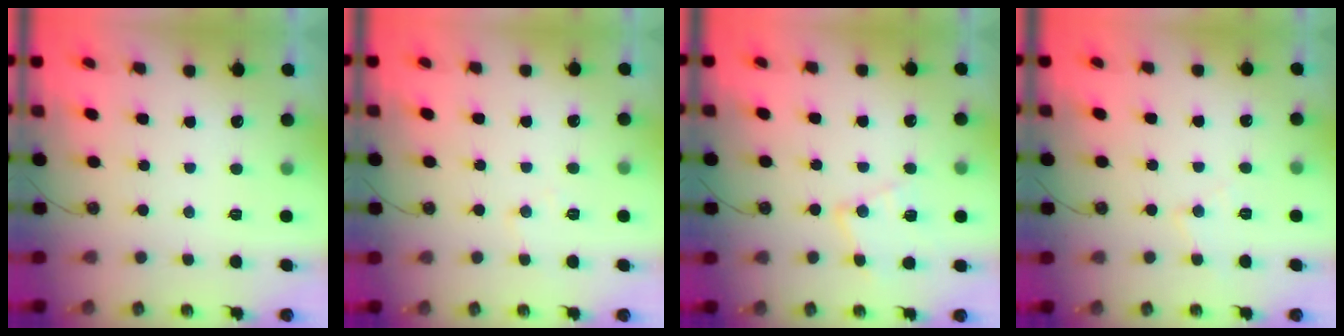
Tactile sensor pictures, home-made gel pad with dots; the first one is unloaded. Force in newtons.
{"total": 5.8, "press": 5.7, "slide": 0.9}
{"total": 10.8, "press": 10.8, "slide": 0.4}
{"total": 5.5, "press": 5.4, "slide": 0.8}